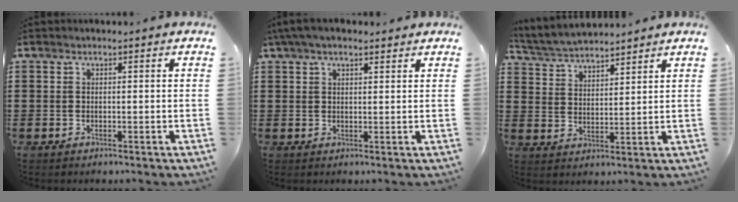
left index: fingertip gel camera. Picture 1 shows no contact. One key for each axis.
{"total": 3.7, "fx": 2.7, "fy": 1.2, "fz": 2.1, "tx": -0.047, "ty": 0.006, "tz": 0.051}
{"total": 4.3, "fx": 4.3, "fy": 0.4, "fz": 0.4, "tx": -0.027, "ty": -0.017, "tz": 0.076}